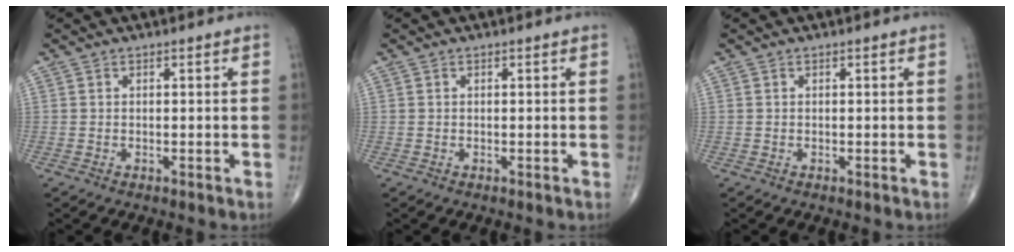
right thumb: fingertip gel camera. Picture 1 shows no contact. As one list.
[{"total": 0.0}, {"total": 0.0}]